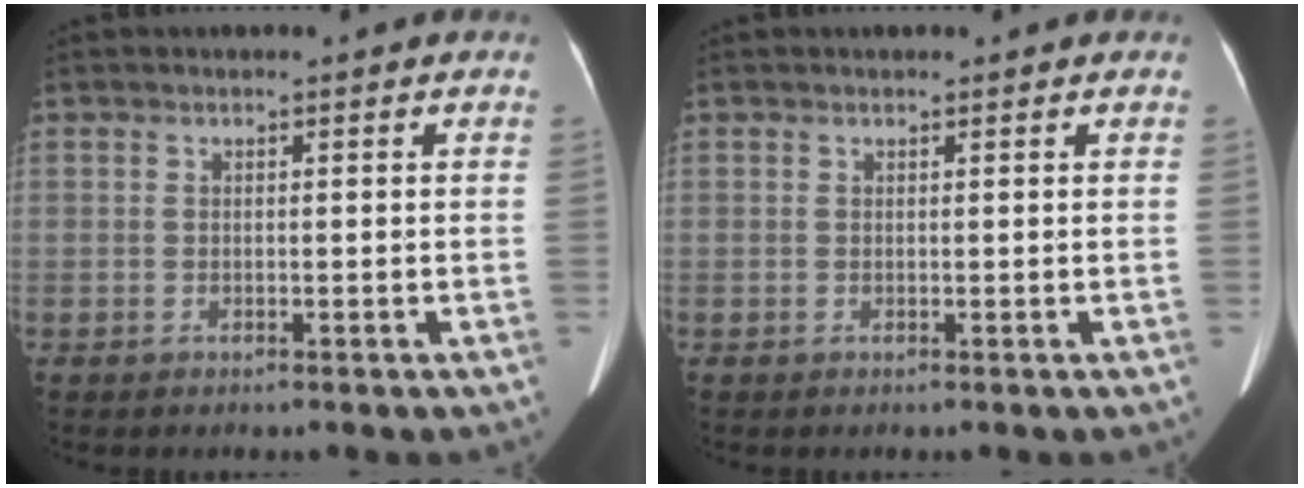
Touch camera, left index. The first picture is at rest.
{"total": 1.0, "force": [0.9, 0.2, 0.4], "torque": [-0.007, 0.000, 0.011]}